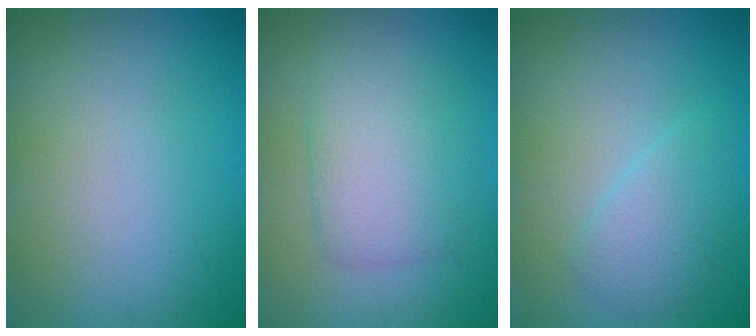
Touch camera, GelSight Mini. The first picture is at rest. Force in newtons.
{"total": 4.0, "press": 4.0, "slide": 0.1}
{"total": 2.3, "press": 2.3, "slide": 0.2}